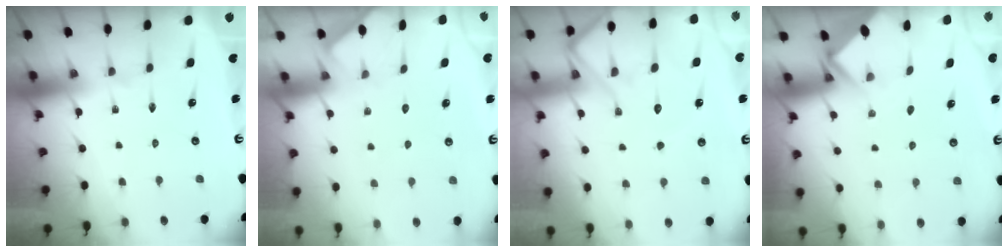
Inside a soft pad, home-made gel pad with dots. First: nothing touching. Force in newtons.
{"total": 1.2, "press": 1.2, "slide": 0.2}
{"total": 10.9, "press": 10.9, "slide": 1.0}
{"total": 2.9, "press": 2.9, "slide": 0.2}